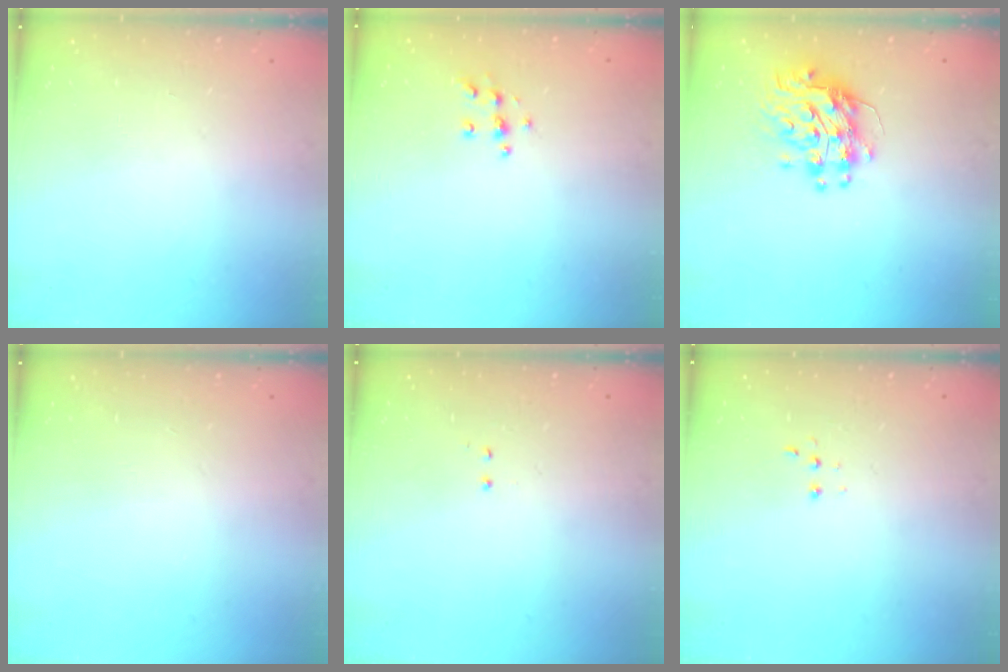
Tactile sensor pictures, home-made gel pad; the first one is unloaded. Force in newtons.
{"total": 5.9, "press": 5.9, "slide": 0.5}
{"total": 11.5, "press": 11.5, "slide": 1.0}
{"total": 0.0}
{"total": 0.5, "press": 0.5, "slide": 0.3}
{"total": 2.7, "press": 2.7, "slide": 0.5}